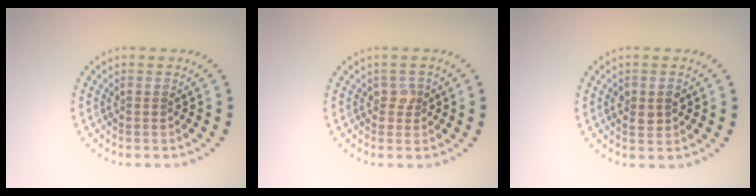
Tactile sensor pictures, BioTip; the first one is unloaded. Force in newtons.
{"total": 1.2, "press": 1.1, "slide": 0.5}
{"total": 1.6, "press": 1.6, "slide": 0.1}